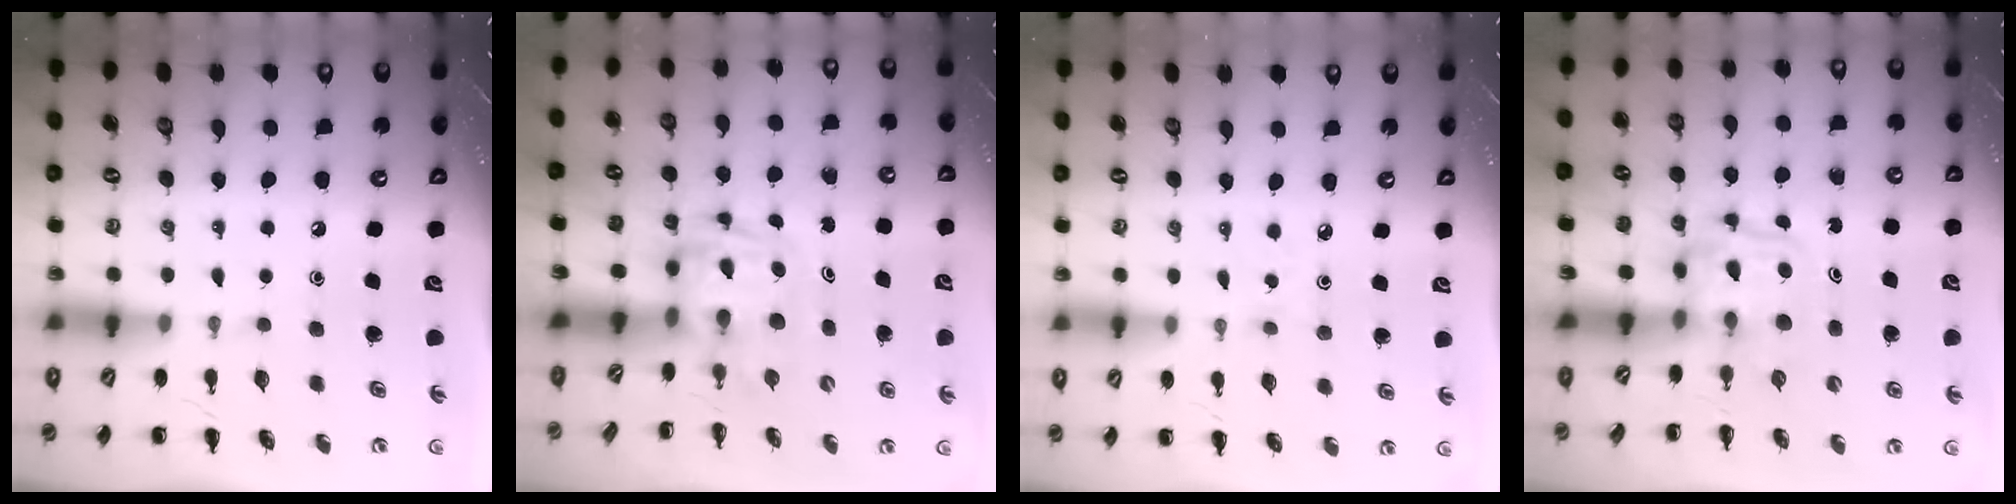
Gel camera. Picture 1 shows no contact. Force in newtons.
{"total": 2.7, "press": 2.6, "slide": 0.5}
{"total": 1.5, "press": 1.4, "slide": 0.6}
{"total": 3.4, "press": 3.4, "slide": 0.3}